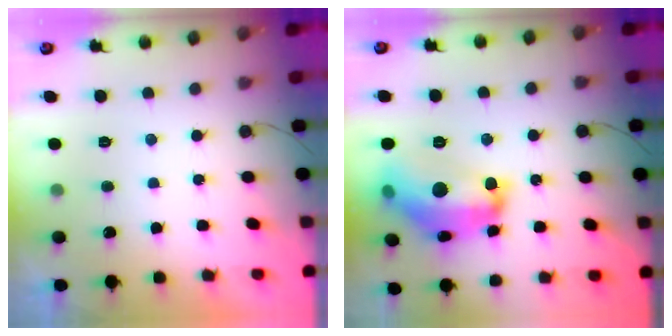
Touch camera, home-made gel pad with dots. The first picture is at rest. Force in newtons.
{"total": 20.4, "press": 20.4, "slide": 1.4}